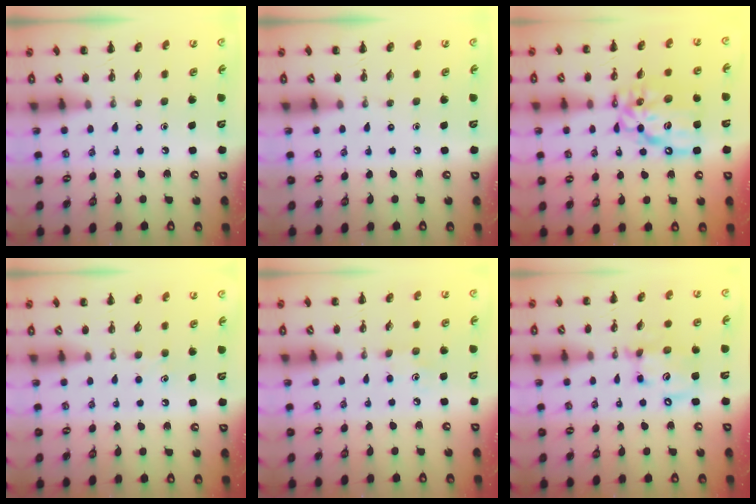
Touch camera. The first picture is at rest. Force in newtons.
{"total": 0.0}
{"total": 12.6, "press": 12.2, "slide": 3.4}
{"total": 4.9, "press": 4.6, "slide": 1.6}
{"total": 3.8, "press": 3.7, "slide": 0.8}
{"total": 11.2, "press": 11.0, "slide": 1.9}